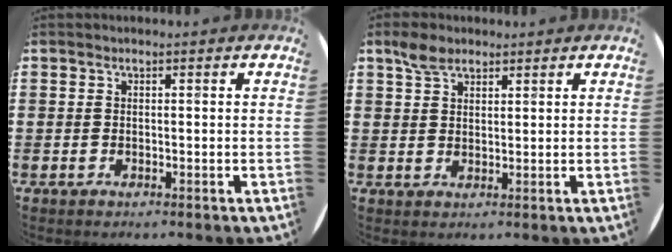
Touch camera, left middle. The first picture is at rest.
{"total": 3.5, "force": [2.6, 1.8, 1.3], "torque": [-0.021, 0.004, 0.048]}